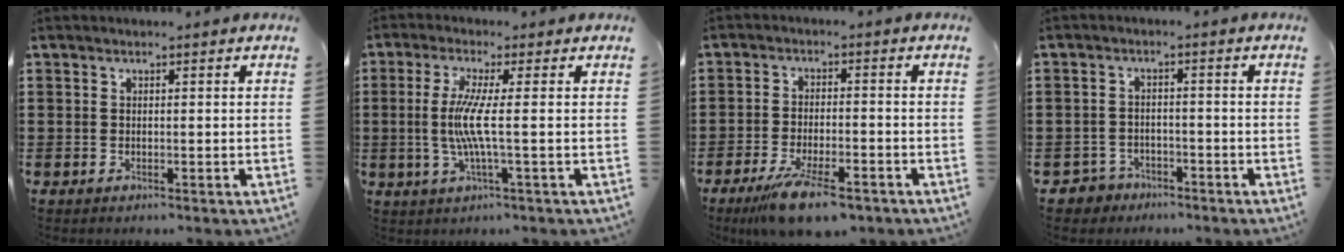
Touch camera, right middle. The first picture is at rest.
{"total": 6.5, "force": [-0.1, -0.6, 6.5], "torque": [-0.151, -0.023, -0.014]}
{"total": 8.7, "force": [-5.8, 2.1, 6.2], "torque": [-0.135, -0.012, -0.105]}
{"total": 2.6, "force": [-2.4, 1.0, 0.0], "torque": [-0.010, -0.003, -0.053]}